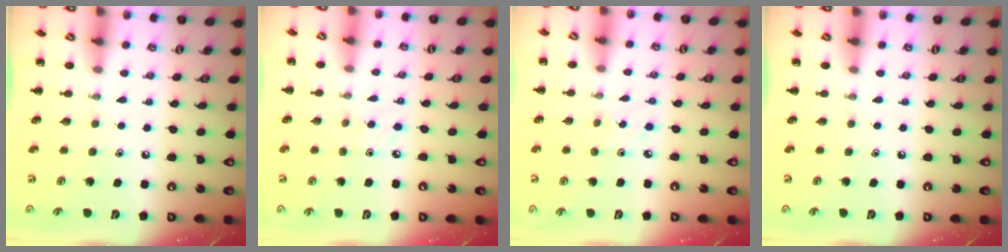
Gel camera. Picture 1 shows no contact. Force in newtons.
{"total": 2.8, "press": 2.7, "slide": 1.0}
{"total": 2.1, "press": 2.0, "slide": 0.7}
{"total": 0.0}